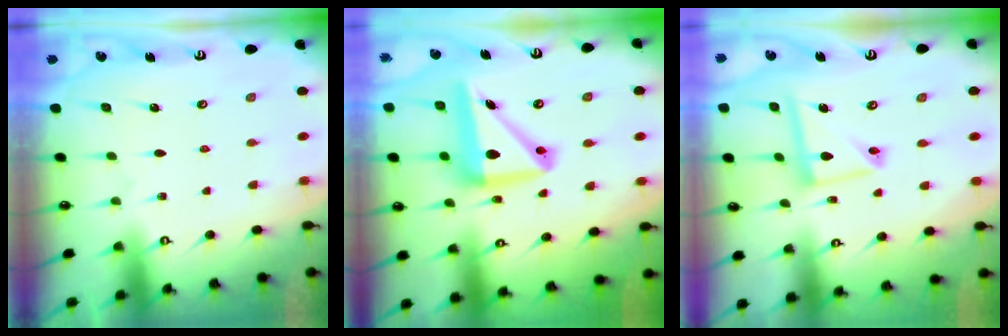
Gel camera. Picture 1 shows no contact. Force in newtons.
{"total": 13.7, "press": 13.5, "slide": 2.1}
{"total": 11.6, "press": 11.6, "slide": 0.9}